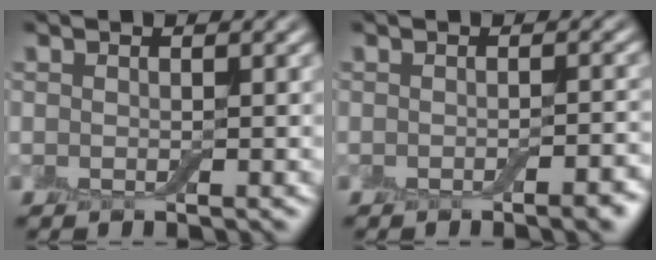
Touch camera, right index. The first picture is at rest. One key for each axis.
{"total": 2.3, "fx": -1.2, "fy": 0.6, "fz": 1.9, "tx": -0.021, "ty": 0.001, "tz": -0.018}